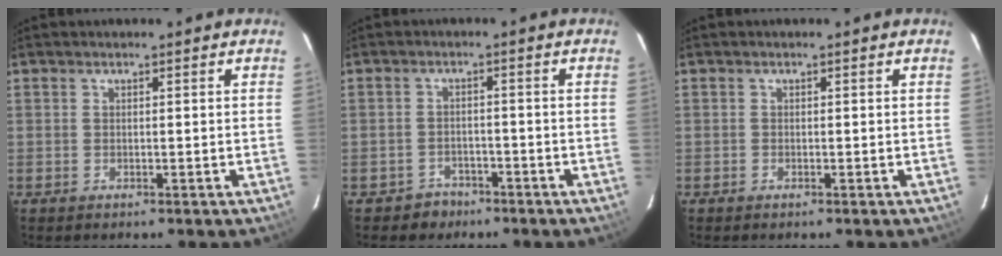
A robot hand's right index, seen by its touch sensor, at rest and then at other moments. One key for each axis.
{"total": 3.8, "fx": -2.7, "fy": 2.6, "fz": 0.0, "tx": -0.010, "ty": 0.015, "tz": -0.038}
{"total": 0.0}